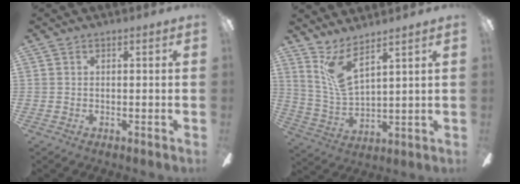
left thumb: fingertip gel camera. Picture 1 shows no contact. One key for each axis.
{"total": 10.3, "fx": 6.6, "fy": 3.4, "fz": 7.1, "tx": -0.159, "ty": -0.023, "tz": 0.124}